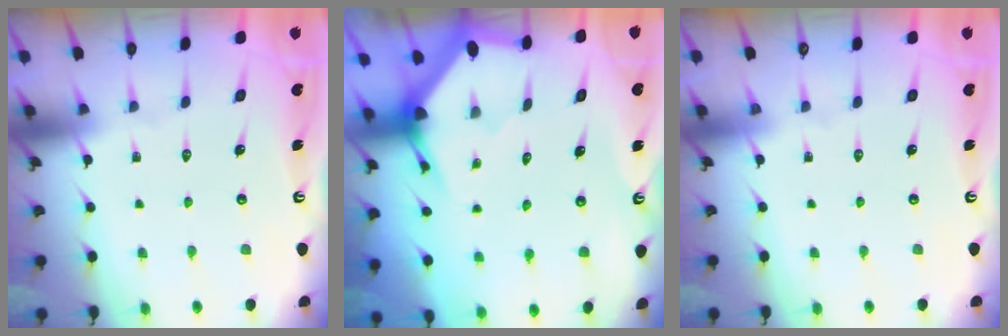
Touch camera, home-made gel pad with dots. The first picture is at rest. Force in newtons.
{"total": 2.9, "press": 2.9, "slide": 0.1}
{"total": 0.0}